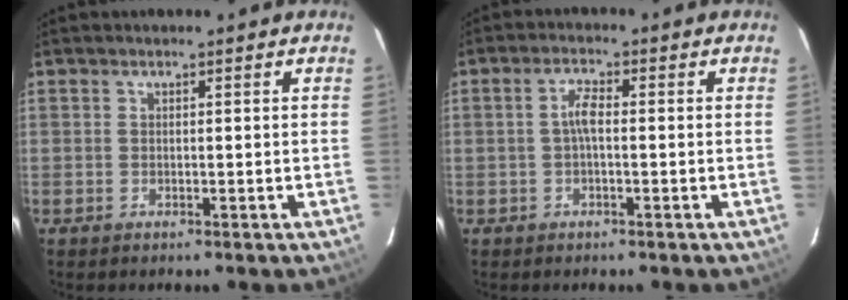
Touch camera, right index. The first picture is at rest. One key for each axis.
{"total": 2.8, "fx": -0.3, "fy": 0.8, "fz": 2.6, "tx": -0.053, "ty": 0.008, "tz": -0.005}